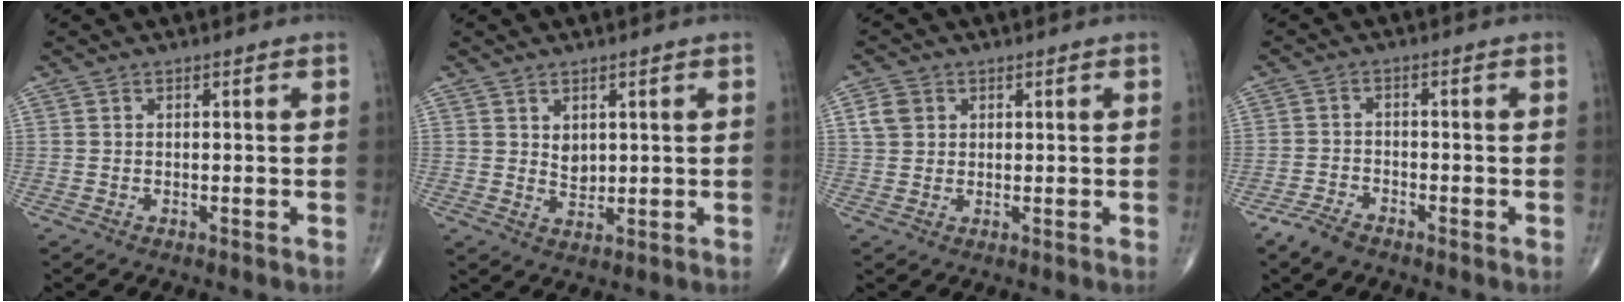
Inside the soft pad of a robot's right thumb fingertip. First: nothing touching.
{"total": 2.9, "force": [1.2, 1.9, 1.9], "torque": [-0.020, -0.013, 0.026]}
{"total": 3.8, "force": [1.2, 3.2, 1.7], "torque": [-0.021, 0.002, 0.025]}
{"total": 4.0, "force": [-3.2, 1.7, 1.8], "torque": [-0.039, 0.006, -0.061]}